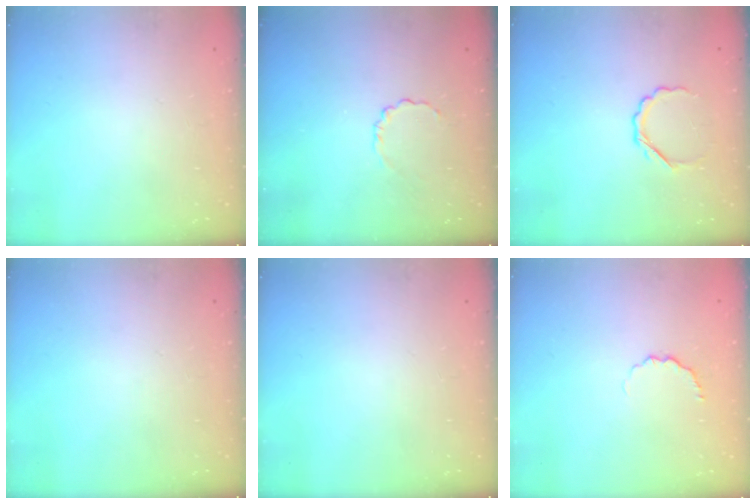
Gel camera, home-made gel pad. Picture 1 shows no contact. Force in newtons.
{"total": 3.0, "press": 2.8, "slide": 1.0}
{"total": 4.2, "press": 4.1, "slide": 1.0}
{"total": 0.0}
{"total": 0.0}
{"total": 3.7, "press": 3.5, "slide": 1.1}